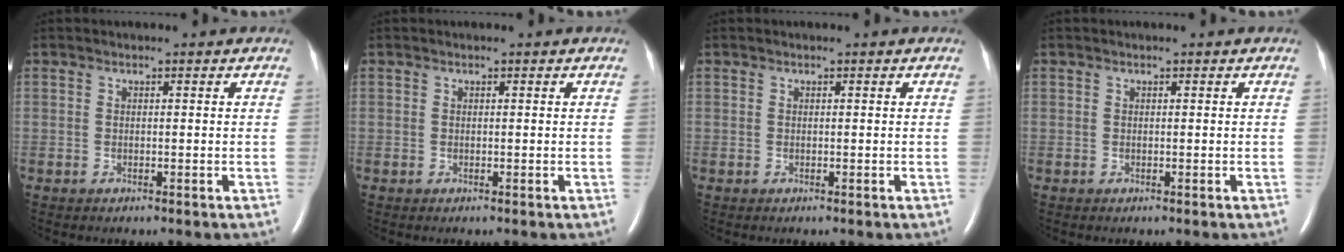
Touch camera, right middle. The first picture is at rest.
{"total": 0.0}
{"total": 0.0}
{"total": 0.0}